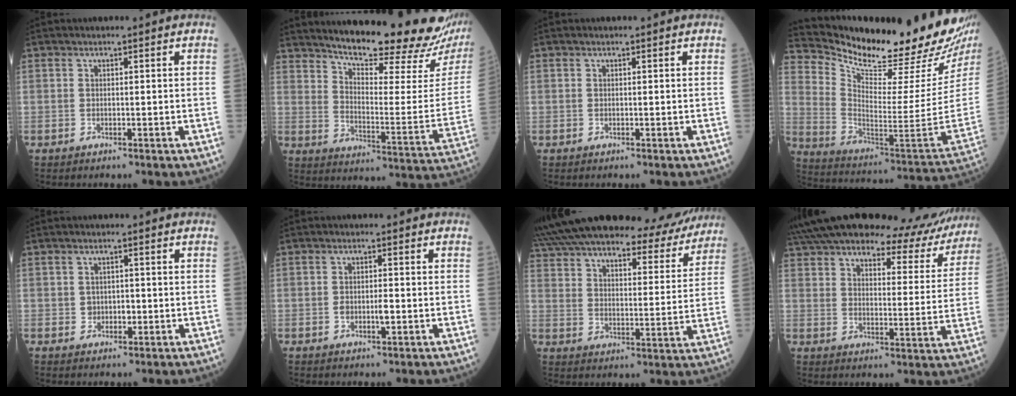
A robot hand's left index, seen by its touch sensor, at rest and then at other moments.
{"total": 22.5, "force": [20.1, 1.6, 10.1], "torque": [-0.152, -0.076, 0.262]}
{"total": 0.0}
{"total": 27.8, "force": [24.1, 0.7, 13.9], "torque": [-0.244, -0.114, 0.351]}
{"total": 1.7, "force": [-0.1, 1.5, 0.9], "torque": [-0.013, 0.002, 0.001]}
{"total": 2.1, "force": [-0.4, 0.7, 1.9], "torque": [-0.037, 0.001, -0.005]}
{"total": 29.3, "force": [25.2, 7.8, 12.6], "torque": [-0.231, -0.004, 0.342]}
{"total": 26.6, "force": [23.3, 6.8, 10.8], "torque": [-0.178, -0.020, 0.297]}